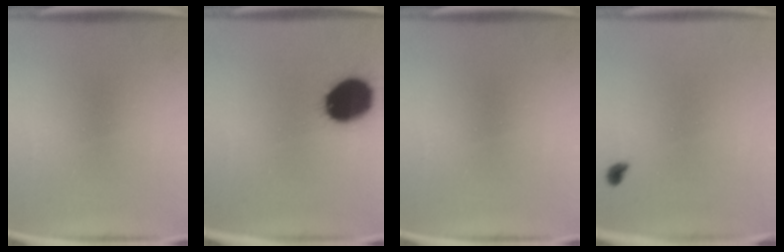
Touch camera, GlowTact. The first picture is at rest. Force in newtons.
{"total": 18.2}
{"total": 0.0}
{"total": 1.4}